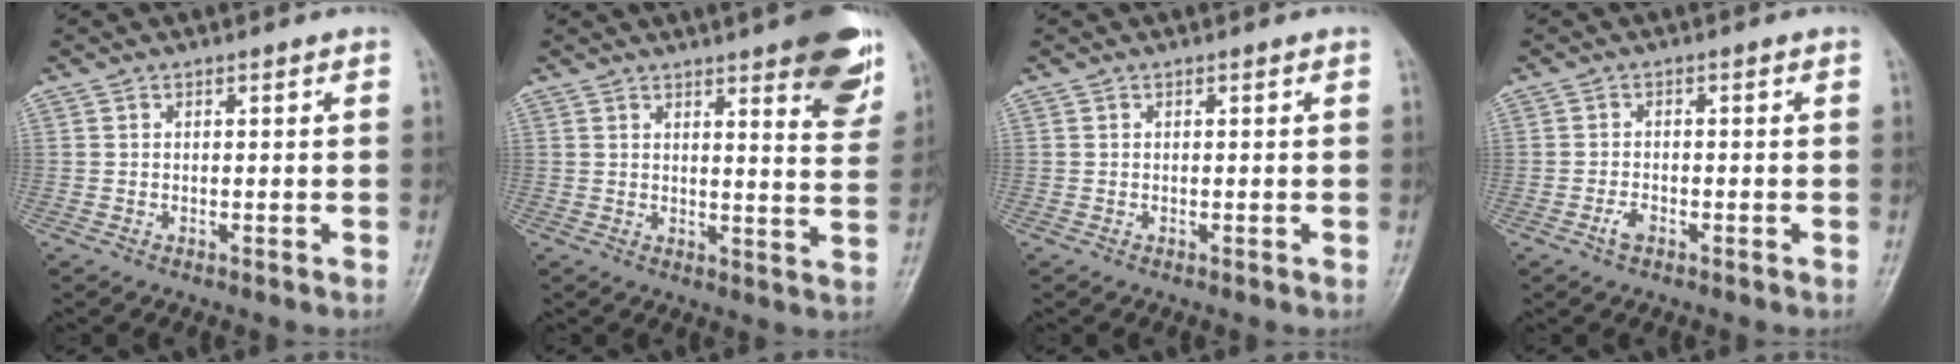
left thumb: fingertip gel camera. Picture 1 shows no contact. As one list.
[{"total": 13.1, "force": [7.7, 3.3, 10.1], "torque": [-0.096, -0.038, 0.092]}, {"total": 0.0}, {"total": 2.0, "force": [-1.1, 1.1, 1.2], "torque": [-0.027, 0.005, -0.023]}]